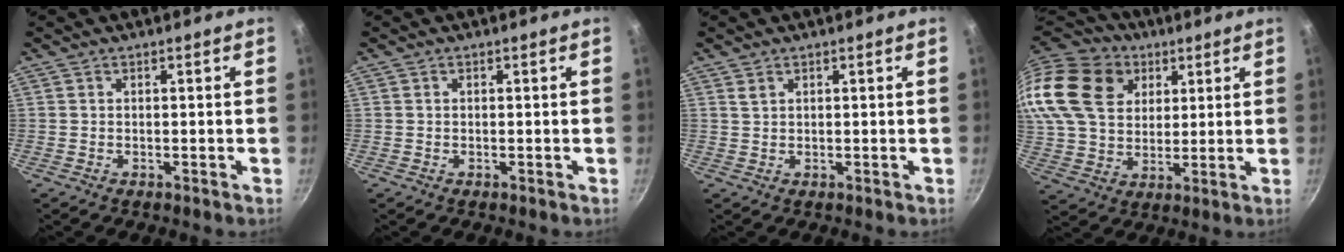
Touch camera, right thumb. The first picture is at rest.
{"total": 0.0}
{"total": 1.3, "force": [0.9, 0.7, 0.7], "torque": [-0.012, -0.002, 0.019]}
{"total": 26.7, "force": [12.5, 19.2, 13.7], "torque": [-0.302, 0.015, 0.235]}